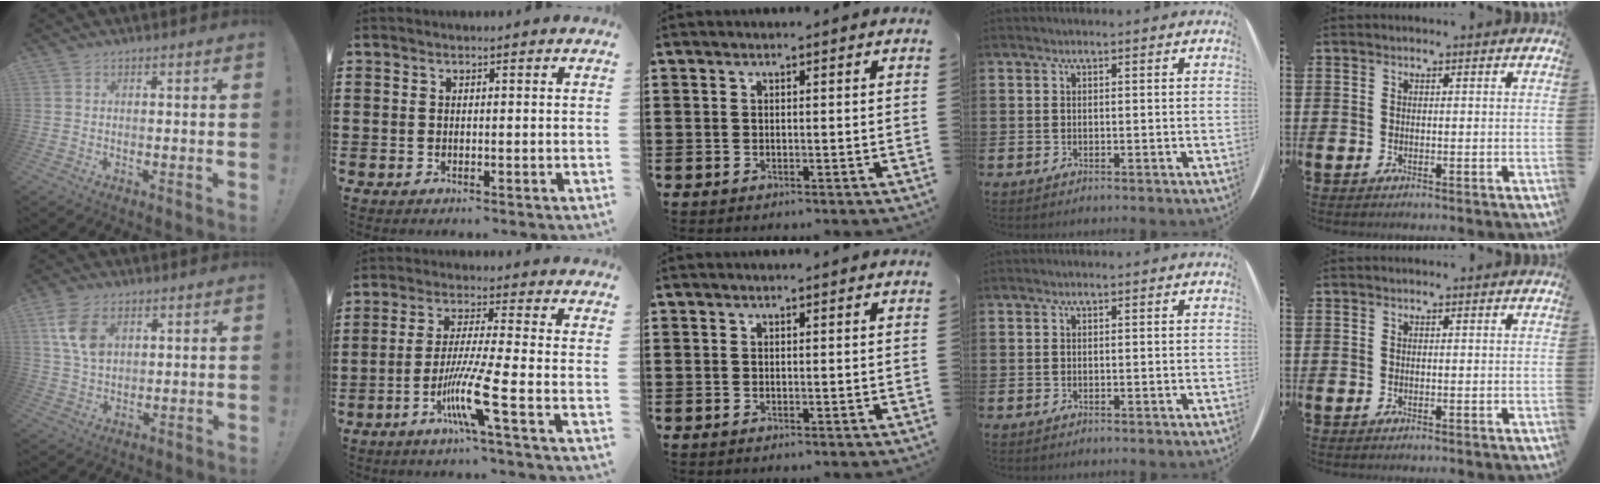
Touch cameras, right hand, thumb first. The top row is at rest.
{"thumb": {"total": 9.8, "force": [3.8, 6.4, 6.4], "torque": [-0.125, -0.005, 0.074]}, "index": {"total": 9.1, "force": [-4.2, -0.3, 8.0], "torque": [-0.167, -0.020, -0.082]}}